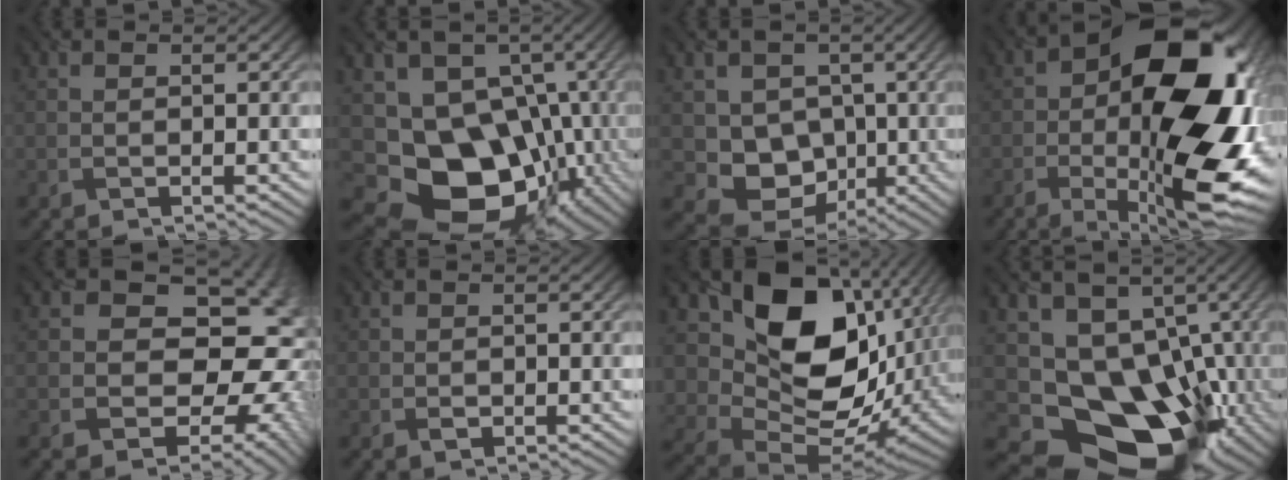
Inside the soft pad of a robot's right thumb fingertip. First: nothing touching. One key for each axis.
{"total": 13.5, "fx": -3.4, "fy": 11.0, "fz": 7.1, "tx": -0.109, "ty": -0.042, "tz": -0.052}
{"total": 6.7, "fx": -0.3, "fy": 6.3, "fz": 2.4, "tx": -0.062, "ty": -0.026, "tz": -0.010}
{"total": 20.3, "fx": -1.7, "fy": 10.7, "fz": 17.2, "tx": -0.269, "ty": -0.006, "tz": -0.021}
{"total": 16.1, "fx": -0.1, "fy": 12.5, "fz": 10.1, "tx": -0.112, "ty": -0.018, "tz": -0.002}
{"total": 0.7, "fx": -0.5, "fy": 0.5, "fz": -0.2, "tx": -0.002, "ty": -0.006, "tz": -0.004}
{"total": 16.3, "fx": 3.1, "fy": 12.6, "fz": 9.8, "tx": -0.215, "ty": -0.020, "tz": 0.078}
{"total": 13.7, "fx": -2.9, "fy": 10.9, "fz": 7.7, "tx": -0.102, "ty": -0.041, "tz": -0.032}